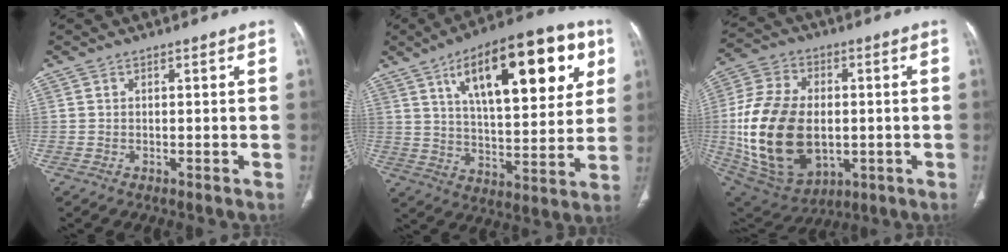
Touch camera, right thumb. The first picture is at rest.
{"total": 25.7, "force": [10.6, 10.1, 21.1], "torque": [-0.277, -0.013, 0.164]}
{"total": 24.0, "force": [-1.6, 15.7, 18.1], "torque": [-0.348, -0.004, -0.007]}